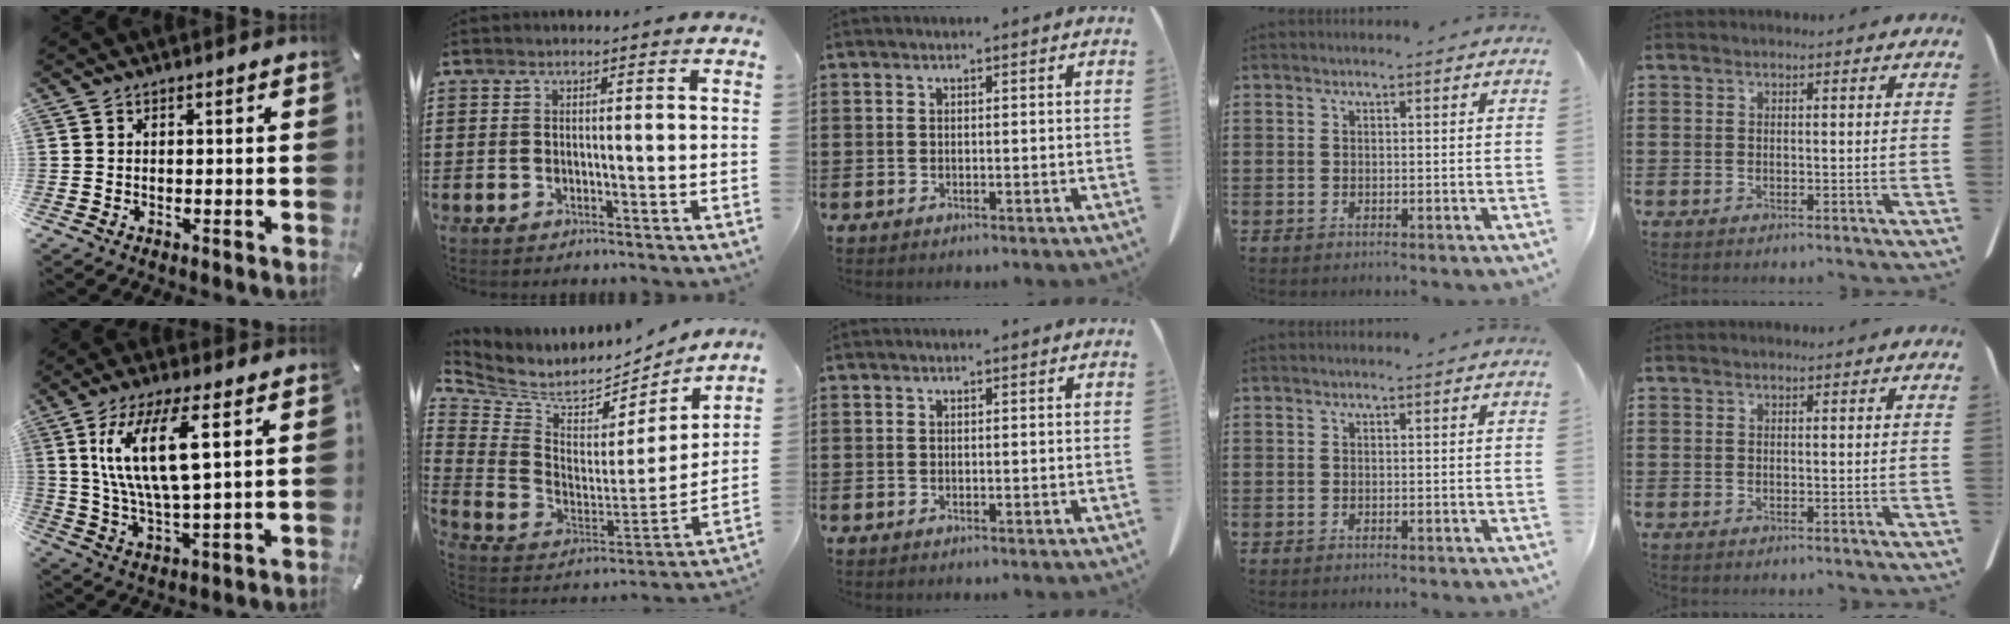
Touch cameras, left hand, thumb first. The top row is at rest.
{"thumb": {"total": 14.5, "force": [5.2, 4.6, 12.7], "torque": [-0.268, -0.002, 0.082]}, "index": {"total": 5.5, "force": [4.7, 2.7, 1.1], "torque": [-0.058, -0.044, 0.080]}}